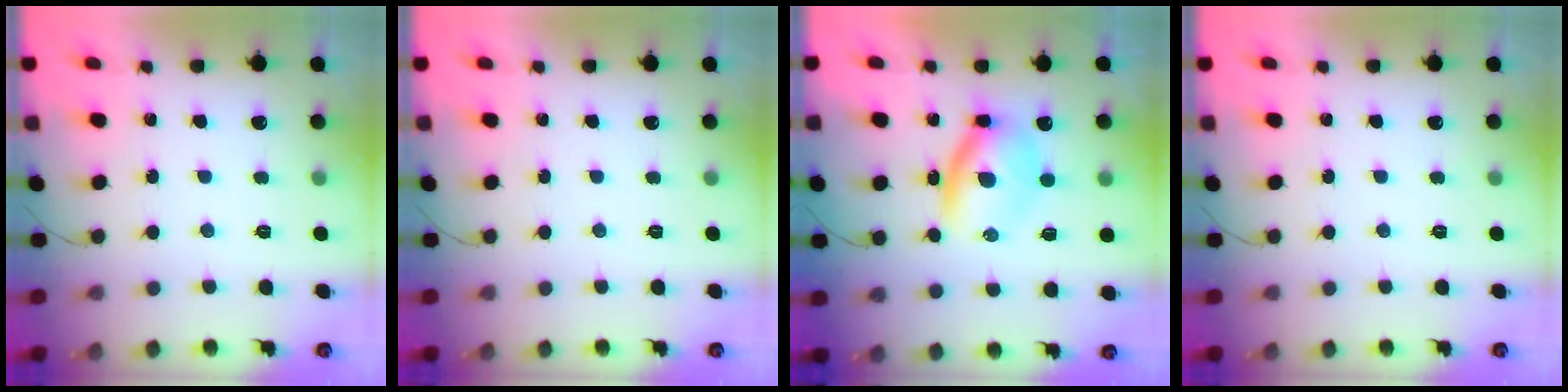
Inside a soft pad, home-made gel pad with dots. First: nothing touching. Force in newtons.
{"total": 0.0}
{"total": 5.9, "press": 5.9, "slide": 0.5}
{"total": 0.0}